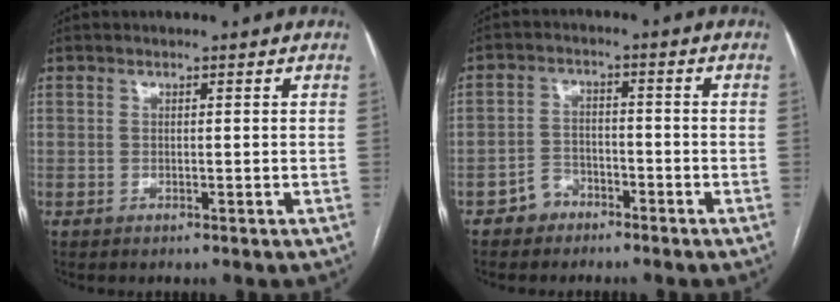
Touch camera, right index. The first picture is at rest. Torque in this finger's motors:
{"motor_torque": [-0.63, -0.52, -0.17, -0.19]}